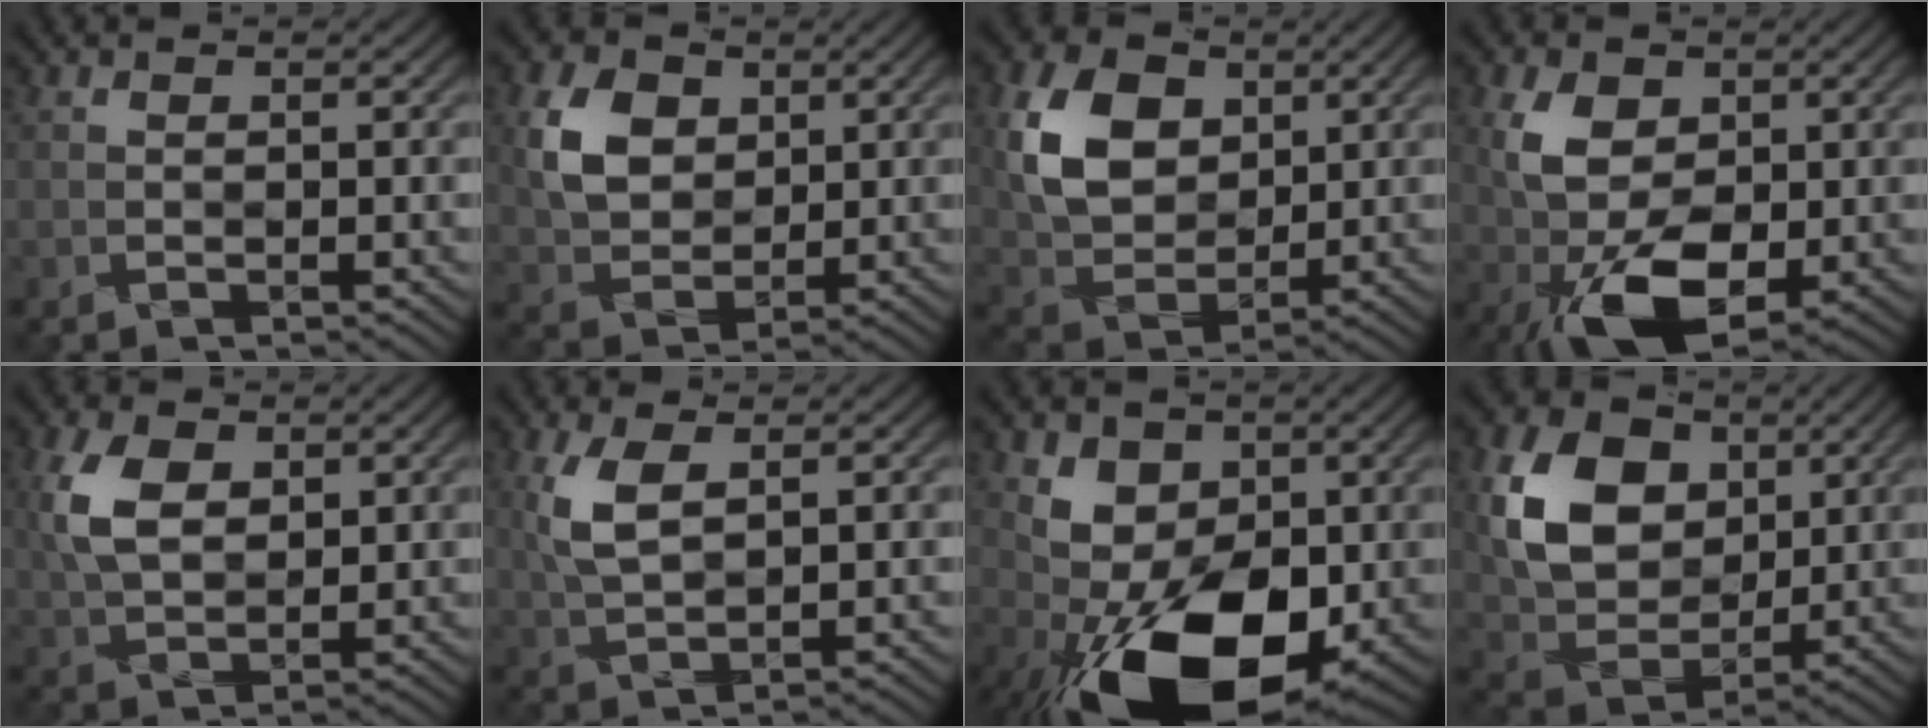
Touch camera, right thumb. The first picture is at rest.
{"total": 7.0, "force": [2.2, 5.2, 4.1], "torque": [-0.098, 0.003, 0.037]}
{"total": 9.8, "force": [2.7, 7.1, 6.1], "torque": [-0.144, 0.004, 0.043]}
{"total": 10.3, "force": [-0.8, 6.1, 8.2], "torque": [-0.172, 0.007, -0.029]}
{"total": 7.2, "force": [2.0, 4.6, 5.2], "torque": [-0.122, 0.006, 0.037]}
{"total": 5.5, "force": [1.5, 2.5, 4.7], "torque": [-0.114, 0.006, 0.026]}
{"total": 14.3, "force": [-2.8, 8.3, 11.3], "torque": [-0.175, -0.014, -0.061]}
{"total": 11.0, "force": [3.0, 8.2, 6.6], "torque": [-0.152, 0.003, 0.048]}